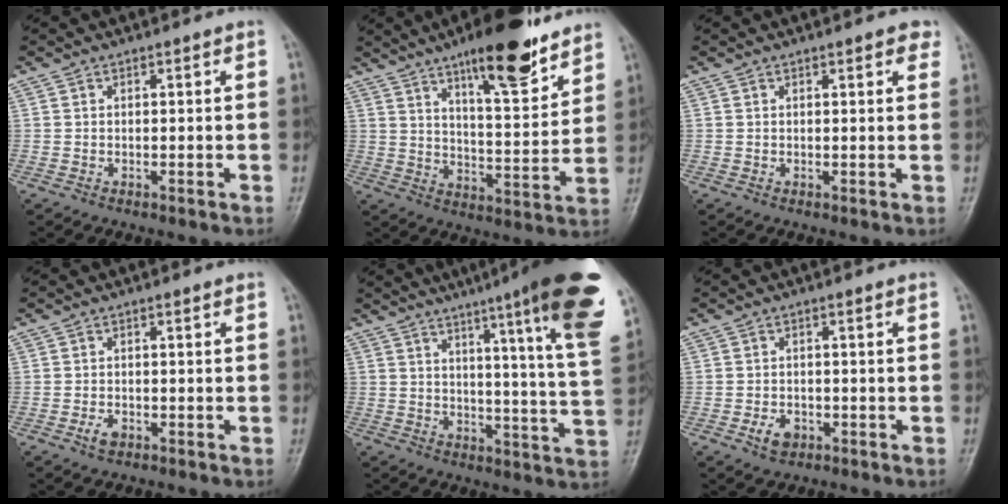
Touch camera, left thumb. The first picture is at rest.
{"total": 16.0, "force": [10.9, 4.2, 10.9], "torque": [-0.137, -0.065, 0.173]}
{"total": 2.6, "force": [1.6, 0.9, 1.9], "torque": [-0.012, -0.003, 0.014]}
{"total": 2.0, "force": [-1.0, 1.2, 1.2], "torque": [-0.022, 0.002, -0.016]}
{"total": 22.1, "force": [13.1, 1.6, 17.7], "torque": [-0.221, -0.062, 0.162]}
{"total": 3.2, "force": [-1.4, 2.3, 1.8], "torque": [-0.023, 0.004, -0.019]}